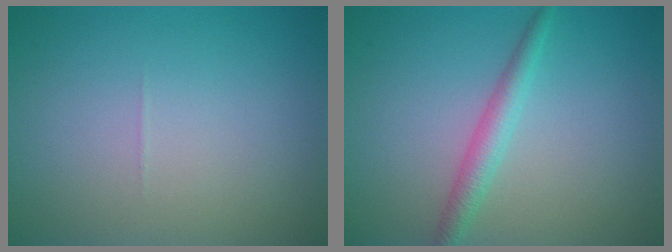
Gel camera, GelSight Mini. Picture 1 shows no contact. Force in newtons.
{"total": 2.3, "press": 2.3, "slide": 0.1}